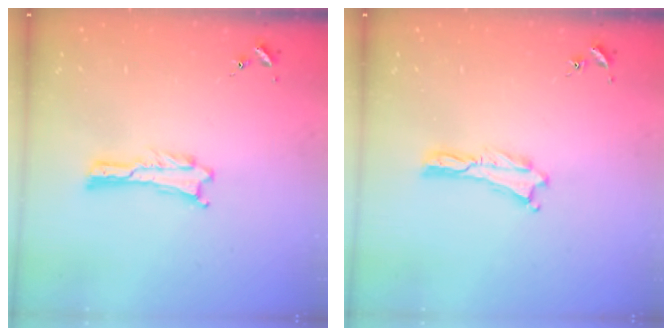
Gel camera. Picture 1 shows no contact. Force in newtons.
{"total": 0.0}